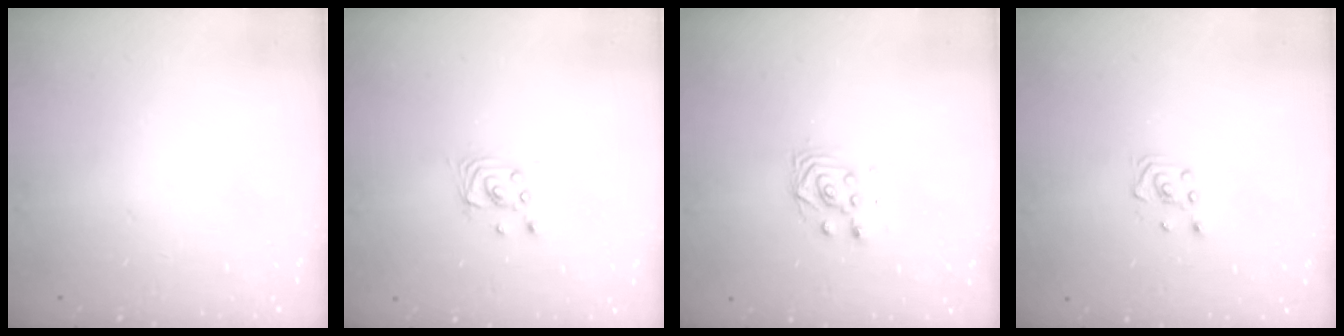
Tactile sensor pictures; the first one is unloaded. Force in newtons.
{"total": 2.4, "press": 2.4, "slide": 0.2}
{"total": 2.8, "press": 2.5, "slide": 1.3}
{"total": 2.8, "press": 2.6, "slide": 1.1}